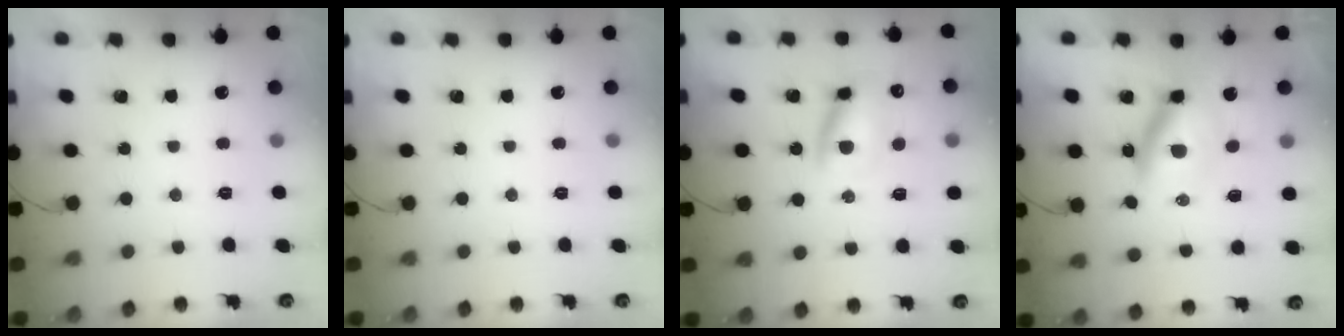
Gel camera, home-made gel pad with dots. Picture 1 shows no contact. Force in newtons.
{"total": 0.0}
{"total": 12.2, "press": 11.9, "slide": 2.4}
{"total": 7.6, "press": 7.4, "slide": 1.6}